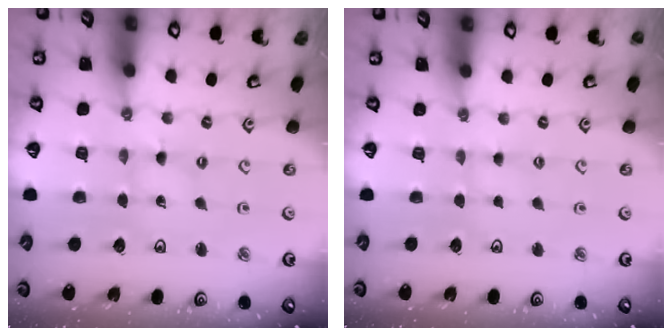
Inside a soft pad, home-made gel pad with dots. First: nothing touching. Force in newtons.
{"total": 1.3, "press": 1.3, "slide": 0.3}